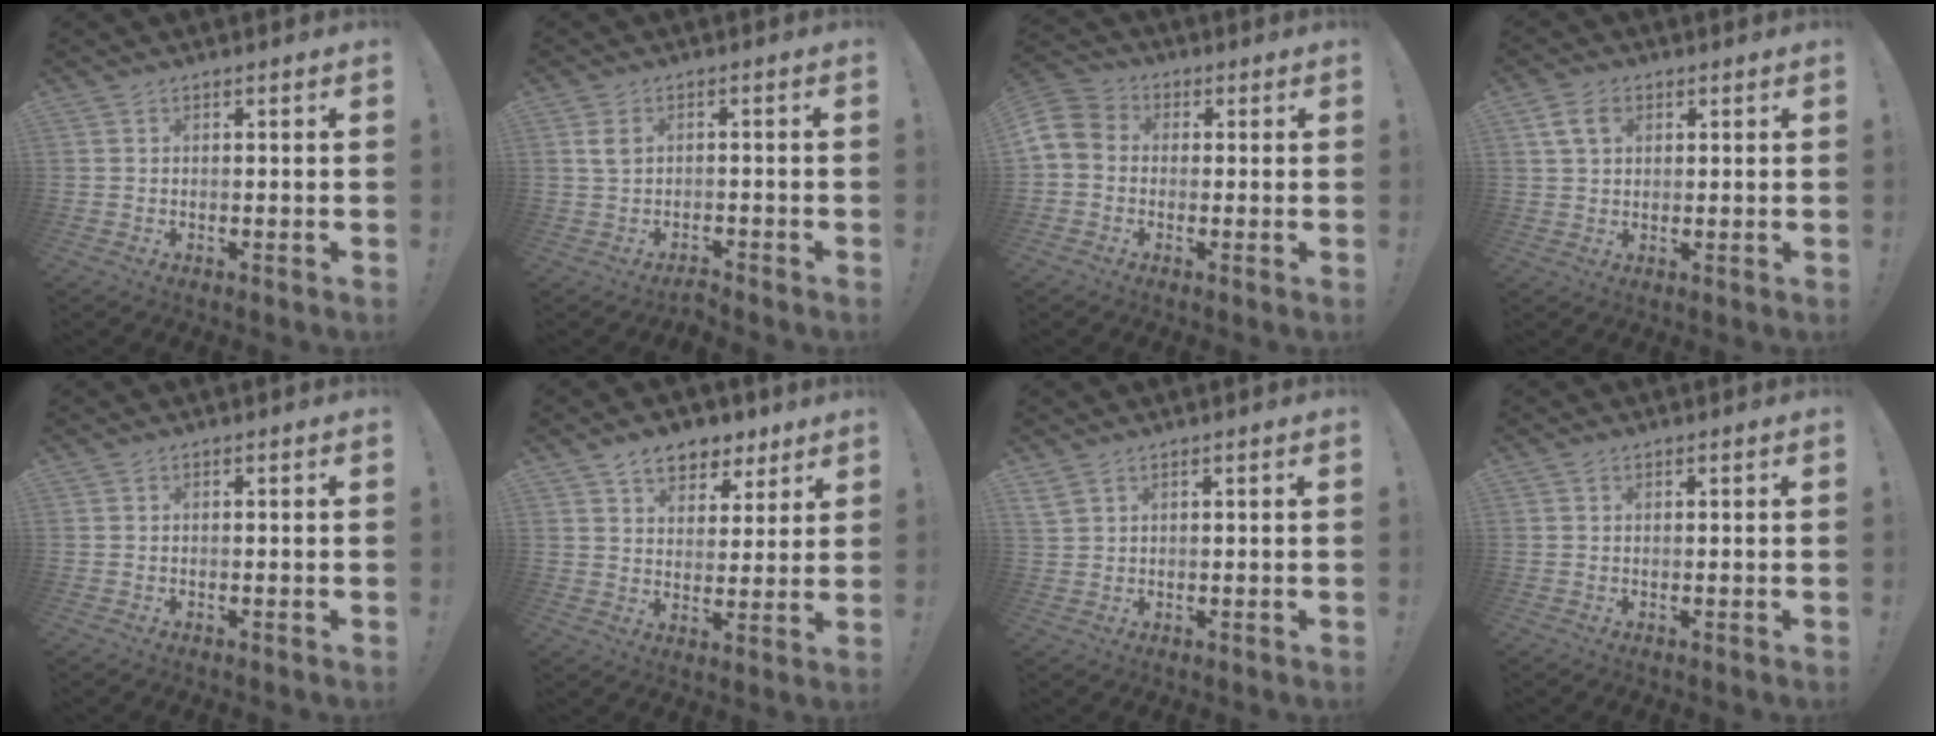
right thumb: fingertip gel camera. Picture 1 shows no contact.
{"total": 2.7, "force": [-0.8, 1.5, 2.1], "torque": [-0.044, 0.004, -0.017]}
{"total": 7.1, "force": [-0.8, 5.9, 3.9], "torque": [-0.082, 0.016, -0.011]}
{"total": 6.4, "force": [2.5, 4.3, 4.0], "torque": [-0.071, 0.004, 0.050]}
{"total": 0.0}
{"total": 8.9, "force": [6.2, 5.5, 3.1], "torque": [-0.043, -0.038, 0.116]}
{"total": 2.9, "force": [1.8, 1.4, 1.7], "torque": [-0.031, -0.004, 0.036]}
{"total": 0.5, "force": [0.5, 0.0, 0.1], "torque": [0.002, -0.003, 0.010]}